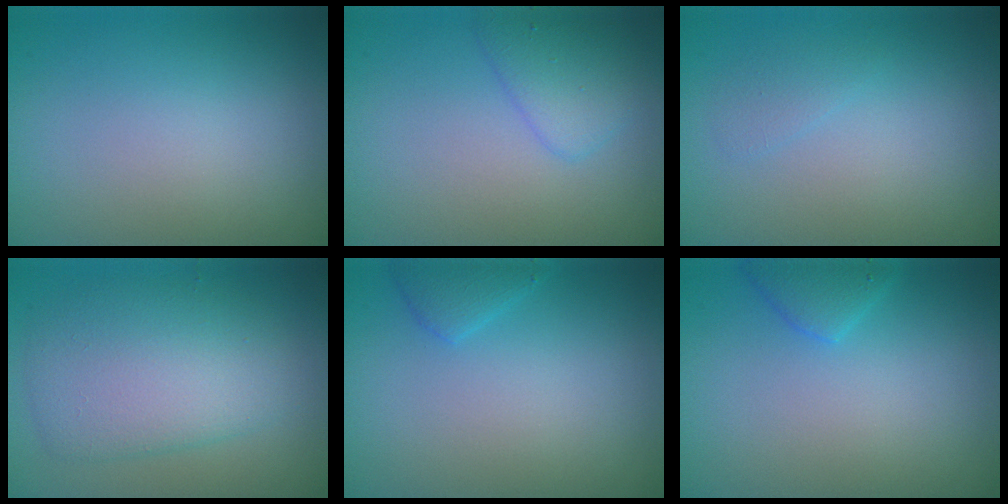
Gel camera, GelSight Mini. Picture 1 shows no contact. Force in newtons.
{"total": 2.4, "press": 2.4, "slide": 0.2}
{"total": 0.9, "press": 0.9, "slide": 0.1}
{"total": 5.5, "press": 5.5, "slide": 0.1}
{"total": 1.5, "press": 1.5, "slide": 0.1}
{"total": 1.9, "press": 1.9, "slide": 0.1}